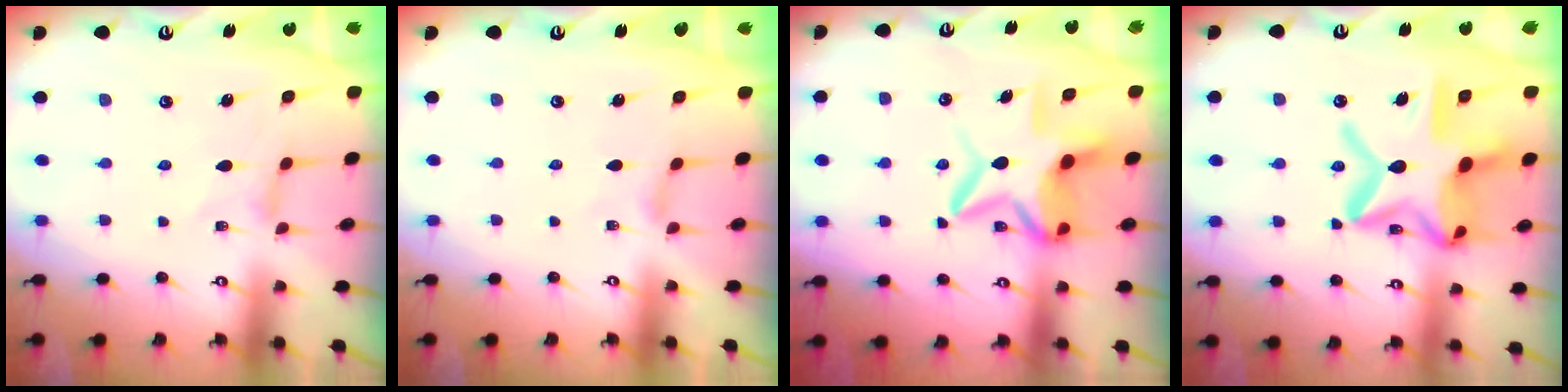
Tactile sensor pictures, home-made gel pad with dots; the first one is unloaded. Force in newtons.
{"total": 0.0}
{"total": 10.9, "press": 10.8, "slide": 1.5}
{"total": 21.4, "press": 21.4, "slide": 1.6}